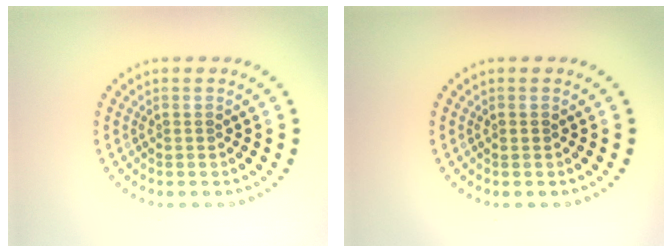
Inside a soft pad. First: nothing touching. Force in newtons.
{"total": 0.5, "press": 0.5, "slide": 0.1}